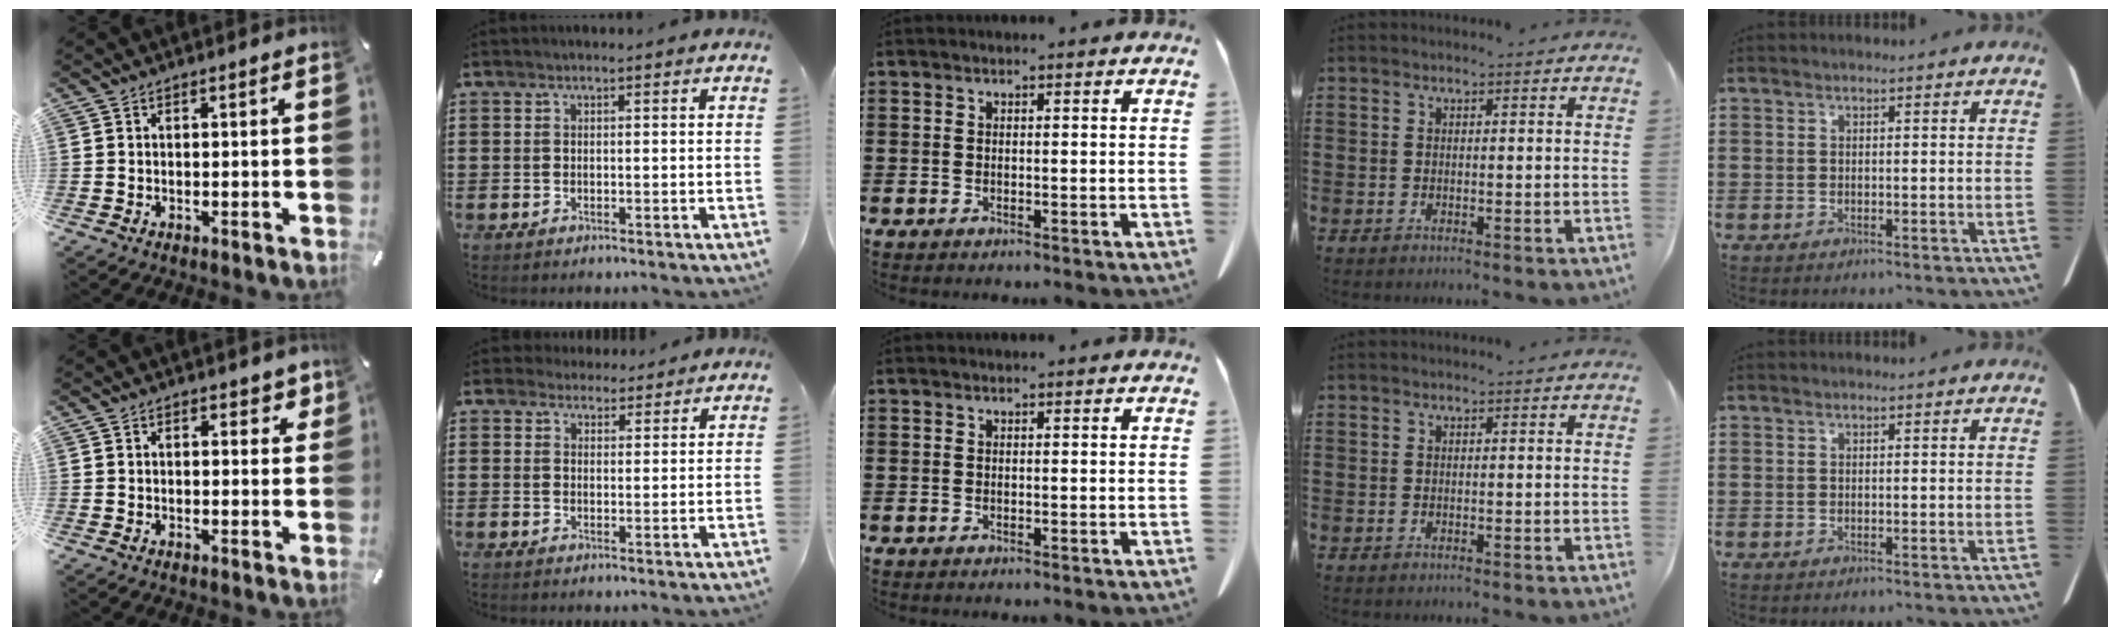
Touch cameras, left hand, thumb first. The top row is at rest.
{"thumb": {"total": 2.6, "force": [1.1, 1.6, 1.8], "torque": [-0.014, -0.003, 0.012]}, "index": {"total": 3.1, "force": [2.7, 1.3, 0.0], "torque": [-0.011, 0.003, 0.053]}}